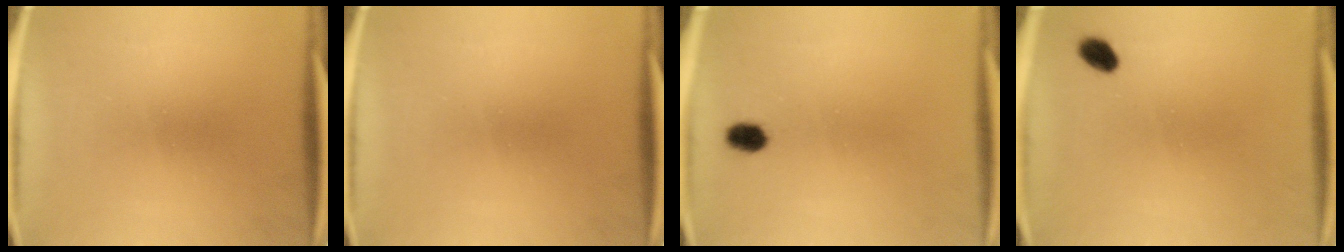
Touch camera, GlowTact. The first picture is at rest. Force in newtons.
{"total": 0.0}
{"total": 2.7}
{"total": 2.8}